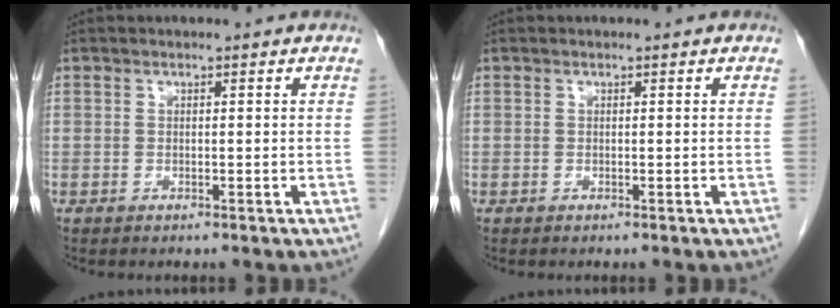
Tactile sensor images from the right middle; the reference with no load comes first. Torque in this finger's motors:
{"motor_torque": [0.00, 0.00, 0.00, -0.01]}